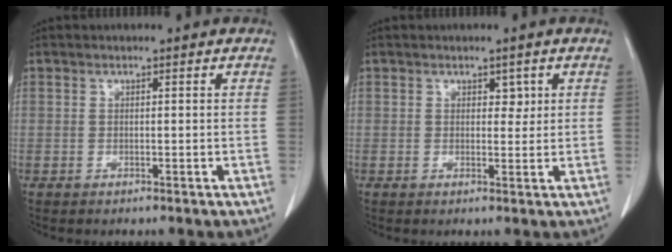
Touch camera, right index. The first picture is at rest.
{"total": 1.6, "force": [0.7, 1.1, 1.0], "torque": [-0.008, -0.003, 0.010]}